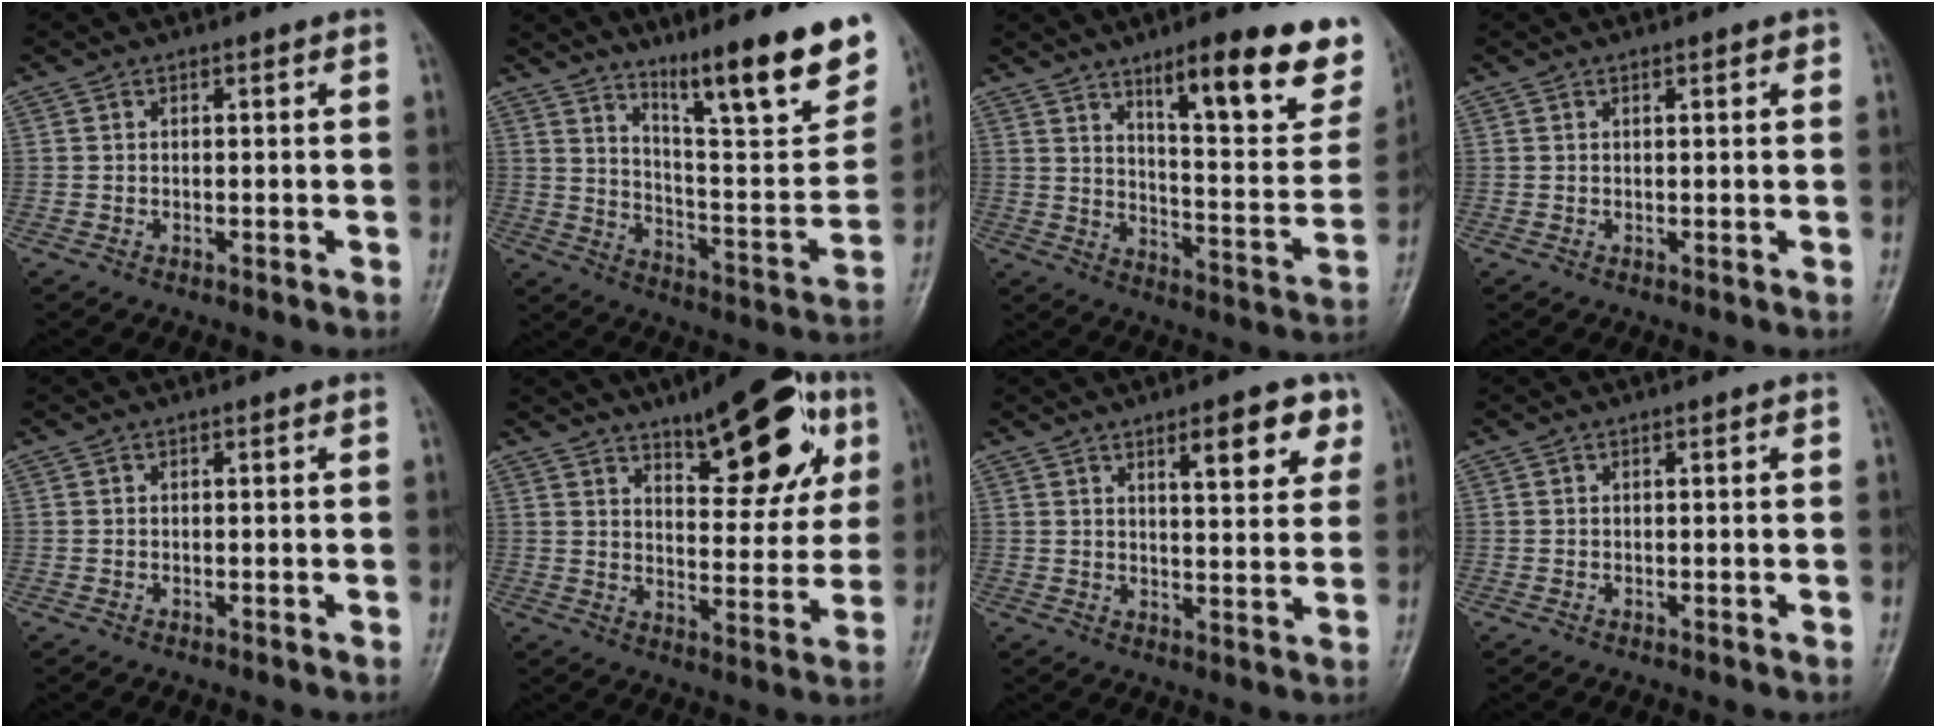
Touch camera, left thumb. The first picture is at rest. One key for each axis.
{"total": 20.9, "fx": 13.6, "fy": 3.6, "fz": 15.5, "tx": -0.190, "ty": -0.075, "tz": 0.217}
{"total": 20.8, "fx": 12.5, "fy": 5.4, "fz": 15.7, "tx": -0.169, "ty": -0.065, "tz": 0.184}
{"total": 1.0, "fx": 0.5, "fy": 0.3, "fz": 0.8, "tx": -0.011, "ty": 0.001, "tz": 0.005}
{"total": 0.0}
{"total": 18.0, "fx": 9.6, "fy": 7.0, "fz": 13.5, "tx": -0.136, "ty": -0.033, "tz": 0.139}
{"total": 8.7, "fx": 4.9, "fy": 3.0, "fz": 6.5, "tx": -0.067, "ty": -0.025, "tz": 0.067}
{"total": 0.0}